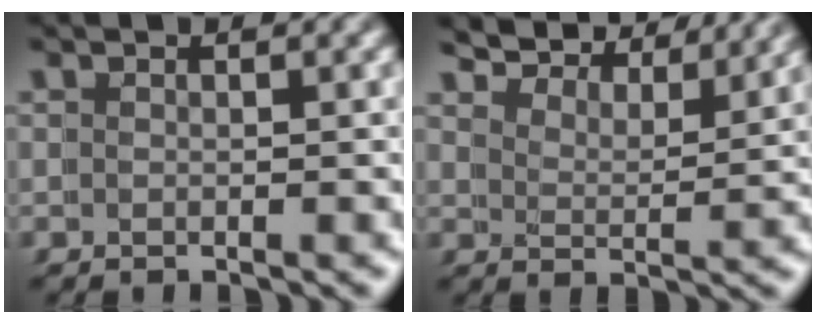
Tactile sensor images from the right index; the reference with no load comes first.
{"total": 7.7, "force": [7.3, 1.0, 2.1], "torque": [-0.031, 0.022, 0.107]}